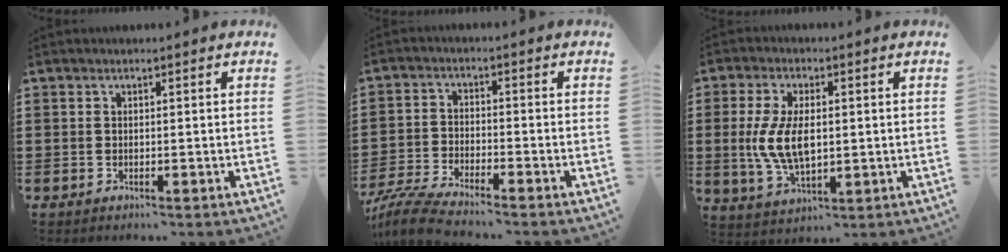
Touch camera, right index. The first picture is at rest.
{"total": 5.5, "force": [-5.2, -0.2, 1.8], "torque": [-0.057, -0.018, -0.106]}
{"total": 7.9, "force": [0.1, 3.9, 6.8], "torque": [-0.156, 0.002, -0.004]}